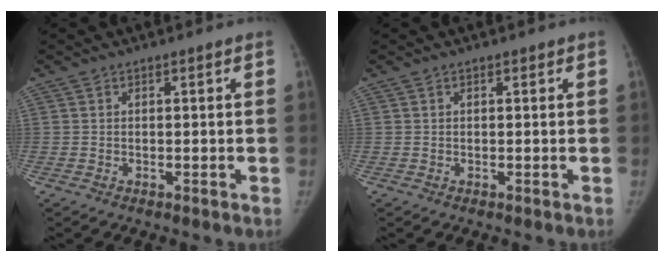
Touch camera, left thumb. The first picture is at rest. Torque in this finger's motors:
{"motor_torque": [-0.02, 0.08, -0.46, 0.26, 0.03]}